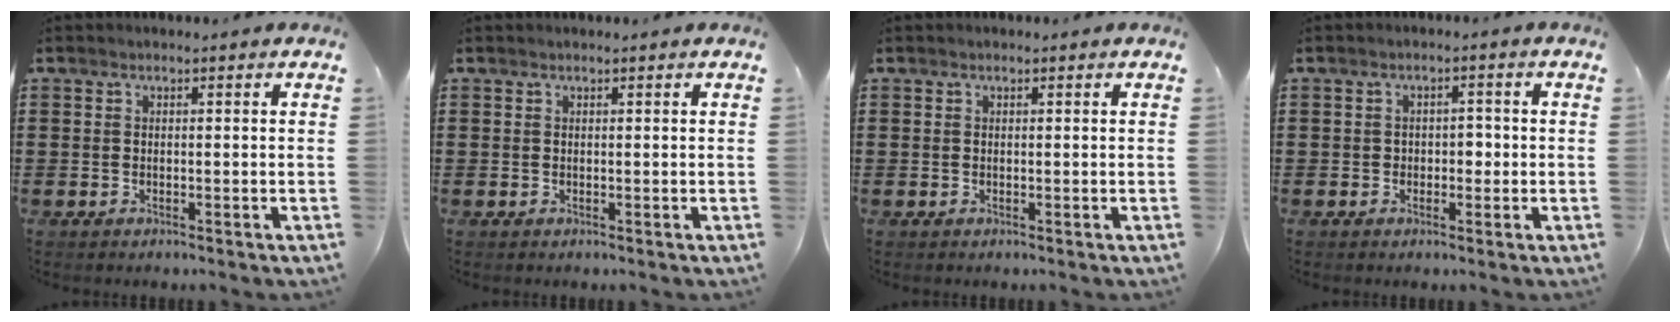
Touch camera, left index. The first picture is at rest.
{"total": 0.0}
{"total": 0.0}
{"total": 1.9, "force": [-0.3, 1.4, 1.2], "torque": [-0.027, 0.007, -0.010]}